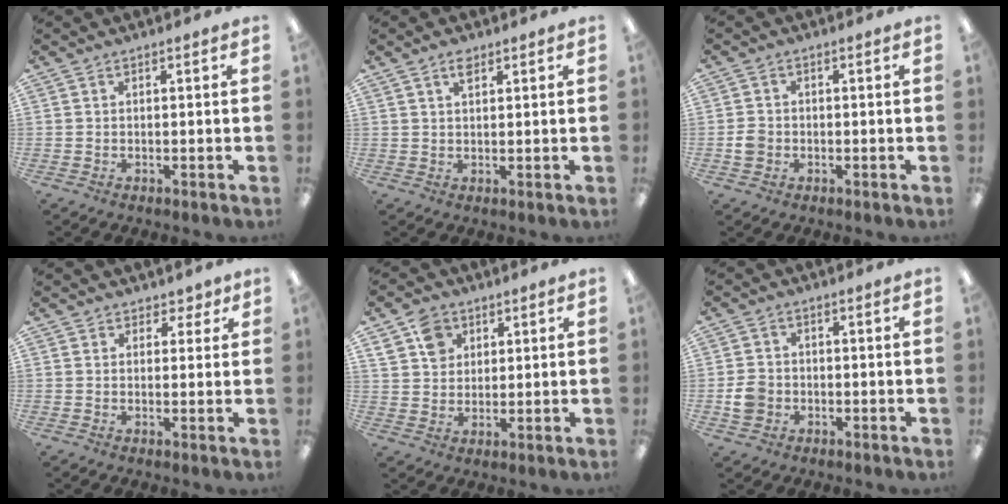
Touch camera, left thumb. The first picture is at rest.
{"total": 3.1, "force": [2.0, 1.3, 2.0], "torque": [-0.036, -0.001, 0.034]}
{"total": 2.6, "force": [-0.6, 2.2, 1.2], "torque": [-0.021, 0.004, -0.012]}
{"total": 2.9, "force": [1.8, 2.2, 0.5], "torque": [0.003, -0.002, 0.031]}
{"total": 7.5, "force": [3.9, 5.8, 2.7], "torque": [-0.048, 0.003, 0.072]}
{"total": 4.4, "force": [-1.0, 3.8, 1.9], "torque": [-0.031, 0.004, -0.020]}